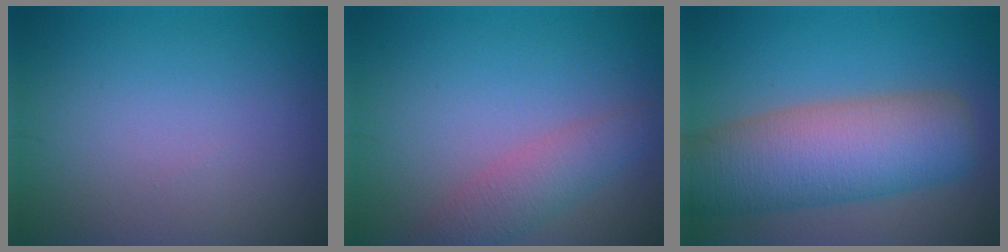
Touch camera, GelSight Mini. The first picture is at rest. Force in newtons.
{"total": 3.0, "press": 3.0, "slide": 0.1}
{"total": 9.9, "press": 9.9, "slide": 0.4}